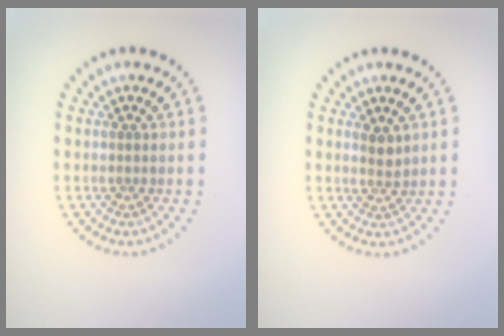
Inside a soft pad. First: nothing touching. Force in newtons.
{"total": 1.5, "press": 1.2, "slide": 0.8}